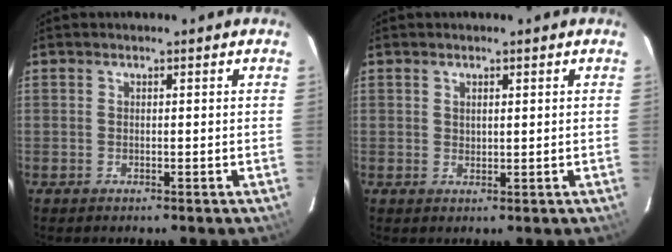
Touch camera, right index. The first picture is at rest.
{"total": 1.2, "force": [0.7, 0.7, 0.7], "torque": [-0.011, 0.001, 0.014]}